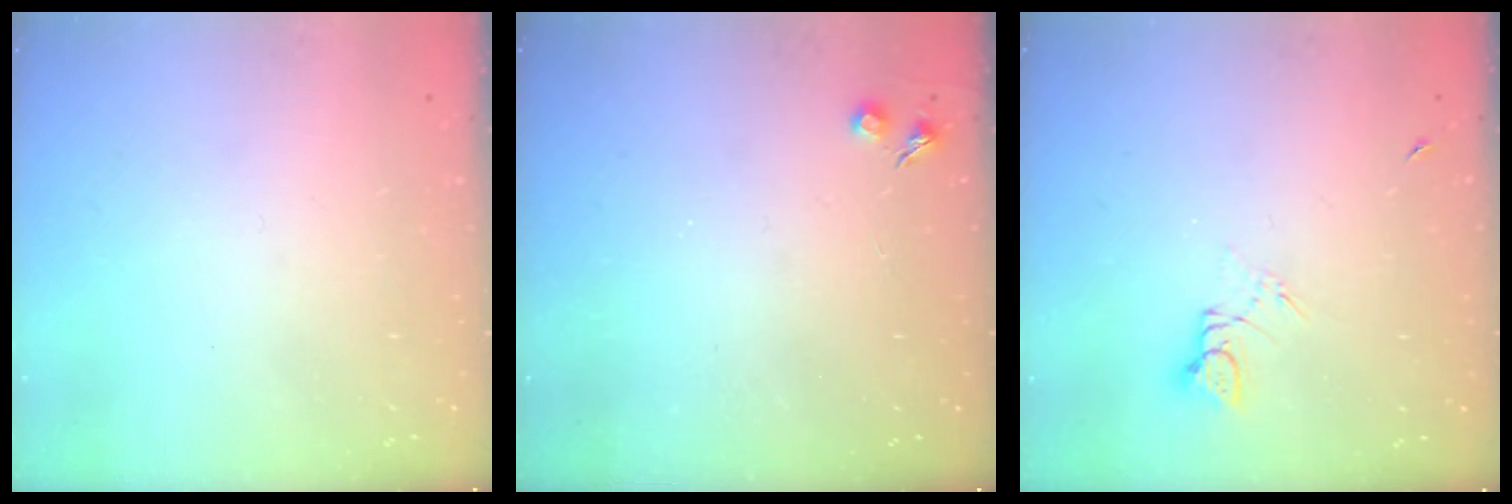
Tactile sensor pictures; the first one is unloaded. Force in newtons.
{"total": 2.3, "press": 2.3, "slide": 0.4}
{"total": 1.5, "press": 1.5, "slide": 0.2}